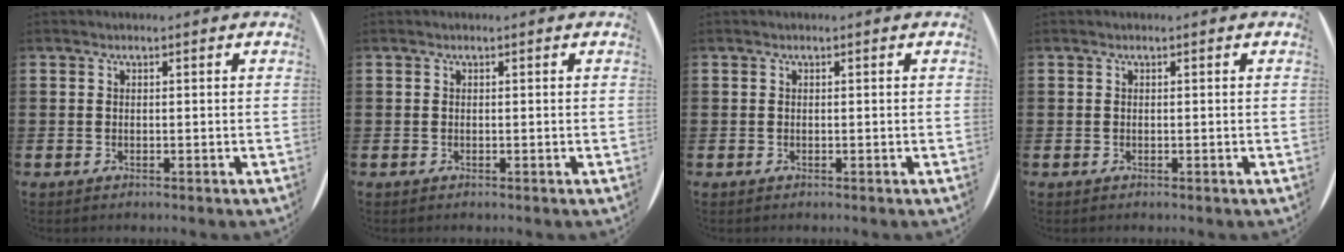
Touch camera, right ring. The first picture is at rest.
{"total": 0.0}
{"total": 0.0}
{"total": 0.0}